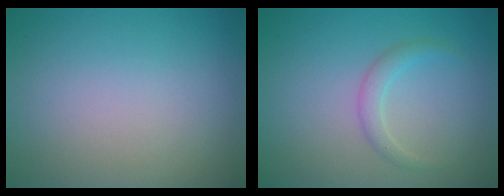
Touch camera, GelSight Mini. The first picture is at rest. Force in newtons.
{"total": 1.5, "press": 1.5, "slide": 0.1}